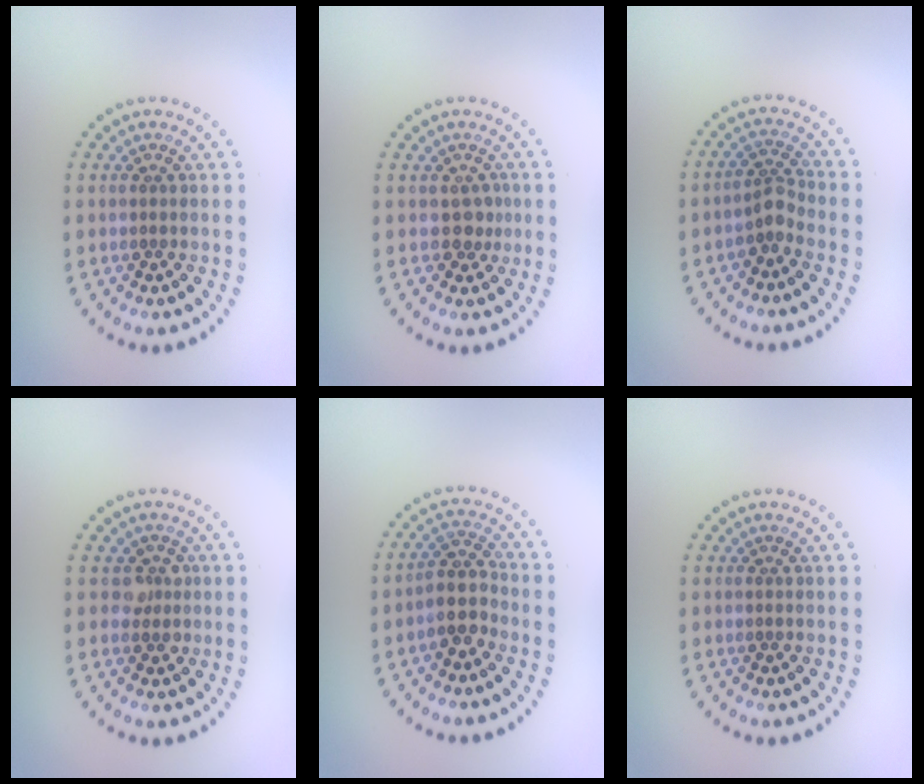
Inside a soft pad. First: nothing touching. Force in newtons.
{"total": 1.5, "press": 1.3, "slide": 0.8}
{"total": 2.0, "press": 1.5, "slide": 1.3}
{"total": 1.6, "press": 1.3, "slide": 0.8}
{"total": 2.8, "press": 2.5, "slide": 1.4}
{"total": 0.0}